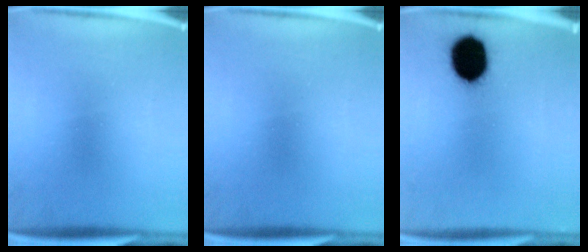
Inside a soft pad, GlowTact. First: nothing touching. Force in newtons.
{"total": 0.0}
{"total": 12.8}